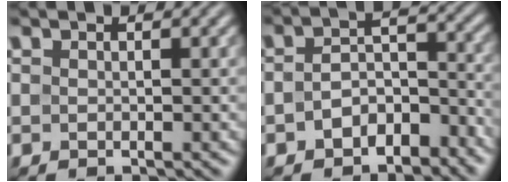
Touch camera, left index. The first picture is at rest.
{"total": 4.8, "force": [-2.6, 2.8, 2.9], "torque": [-0.044, 0.003, -0.050]}